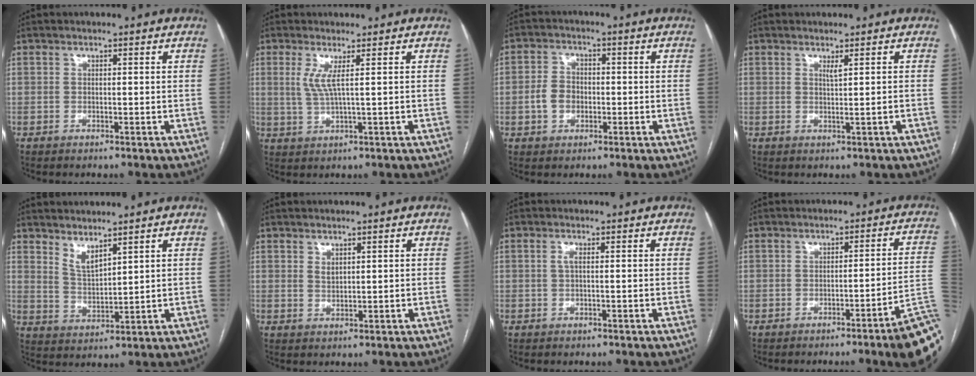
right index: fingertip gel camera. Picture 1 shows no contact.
{"total": 3.4, "force": [1.1, -0.3, 3.2], "torque": [-0.073, -0.001, 0.027]}
{"total": 4.7, "force": [-0.9, 3.6, 2.8], "torque": [-0.060, 0.014, -0.014]}
{"total": 1.4, "force": [0.5, -0.5, 1.2], "torque": [-0.025, -0.004, 0.012]}
{"total": 3.9, "force": [3.2, 0.7, 2.1], "torque": [-0.043, -0.015, 0.073]}
{"total": 1.2, "force": [0.8, 0.6, 0.7], "torque": [-0.010, -0.004, 0.022]}
{"total": 1.0, "force": [0.0, 0.1, 1.0], "torque": [-0.021, 0.000, 0.002]}
{"total": 11.3, "force": [-6.3, -0.8, 9.3], "torque": [-0.048, 0.022, -0.081]}